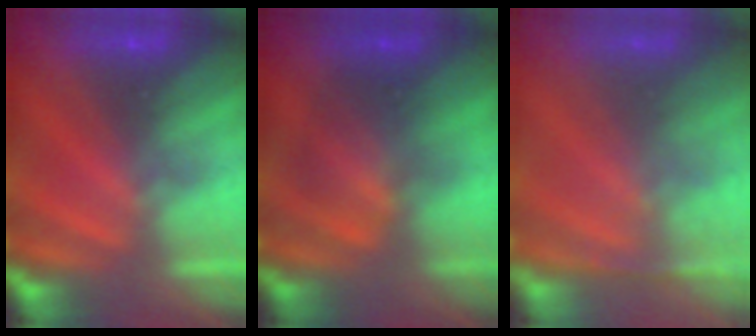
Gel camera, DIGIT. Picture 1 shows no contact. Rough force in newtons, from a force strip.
{"total": 2.1}
{"total": 1.4}